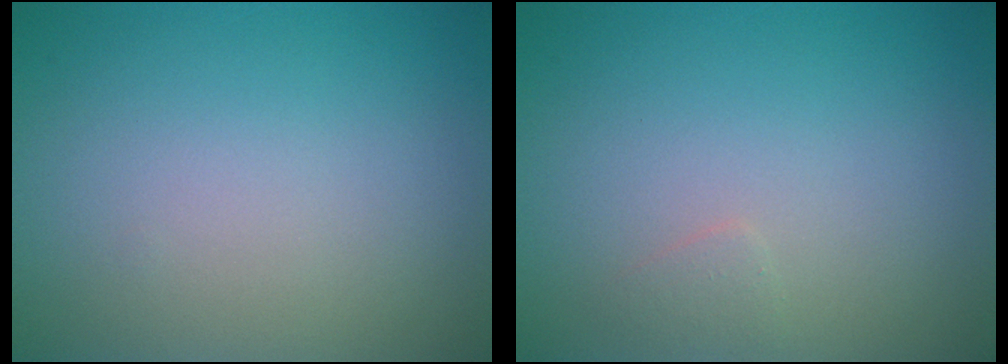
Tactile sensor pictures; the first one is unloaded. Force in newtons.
{"total": 0.7, "press": 0.7, "slide": 0.0}